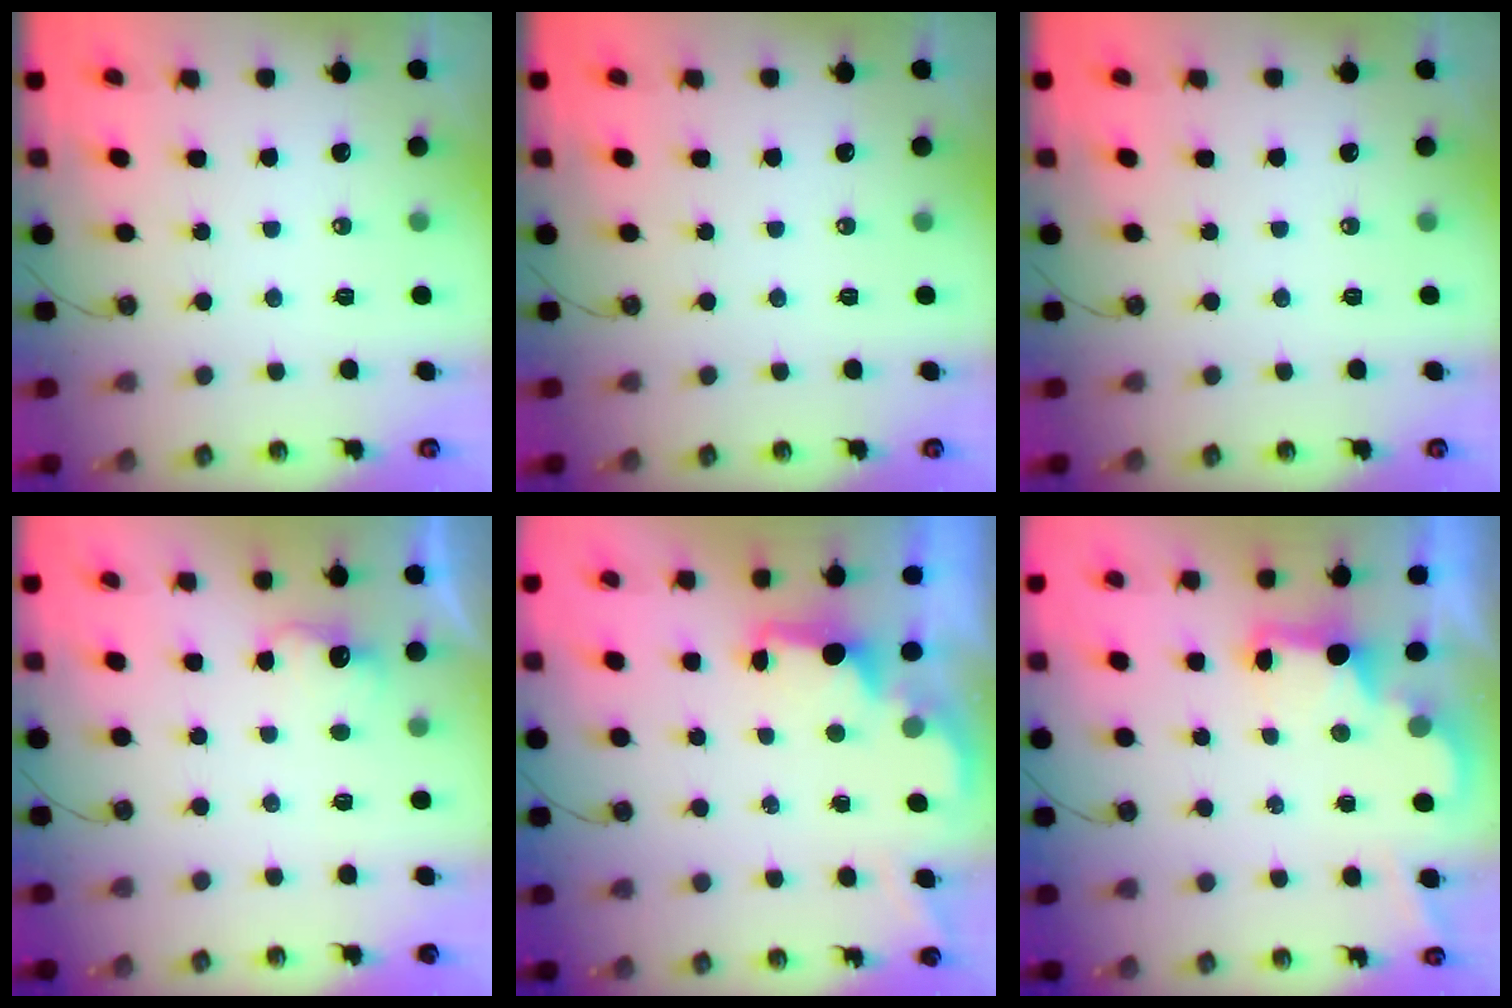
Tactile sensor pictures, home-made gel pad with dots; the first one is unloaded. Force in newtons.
{"total": 0.0}
{"total": 0.0}
{"total": 2.7, "press": 2.6, "slide": 0.9}
{"total": 1.6, "press": 1.4, "slide": 0.7}
{"total": 2.1, "press": 2.1, "slide": 0.5}